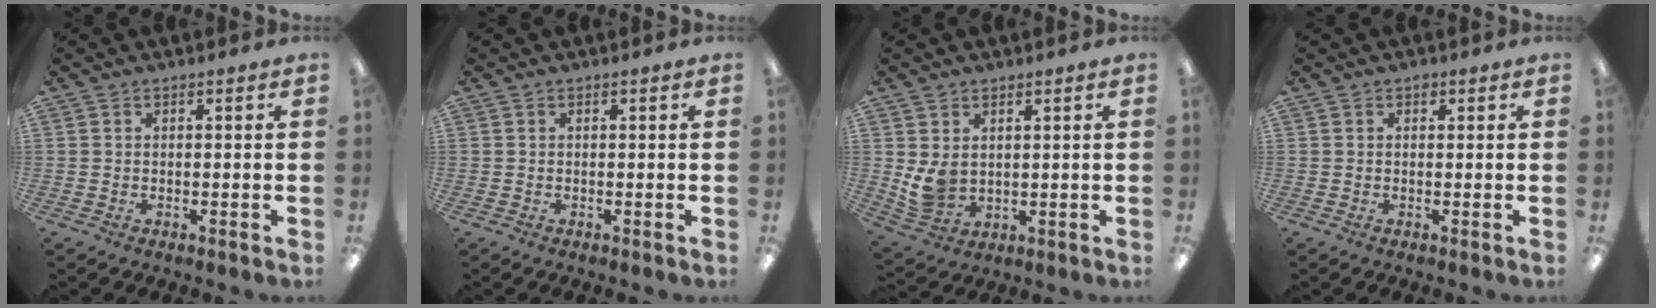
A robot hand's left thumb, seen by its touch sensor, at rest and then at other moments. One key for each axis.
{"total": 0.0}
{"total": 6.4, "fx": 2.3, "fy": 4.9, "fz": 3.5, "tx": -0.084, "ty": -0.012, "tz": 0.045}
{"total": 0.8, "fx": 0.5, "fy": 0.6, "fz": 0.3, "tx": -0.007, "ty": 0.003, "tz": 0.008}